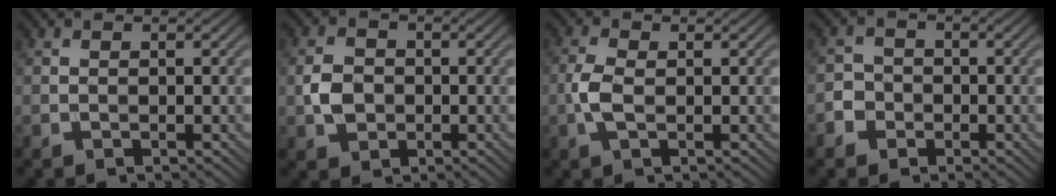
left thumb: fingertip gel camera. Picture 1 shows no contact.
{"total": 3.5, "force": [-0.6, 2.9, 1.8], "torque": [-0.044, -0.001, -0.017]}
{"total": 3.0, "force": [-0.4, 1.4, 2.7], "torque": [-0.069, 0.001, -0.013]}
{"total": 3.3, "force": [-1.4, 2.9, 0.6], "torque": [-0.004, 0.002, -0.039]}